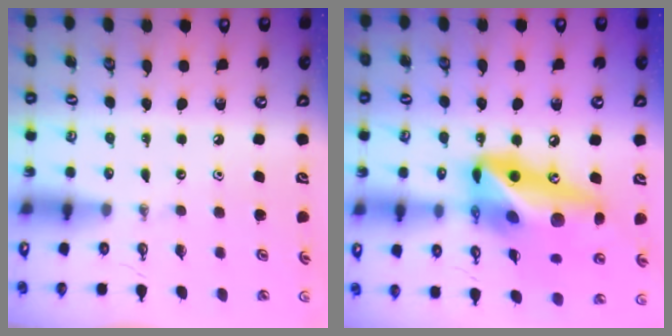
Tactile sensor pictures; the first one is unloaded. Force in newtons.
{"total": 22.0, "press": 21.7, "slide": 3.5}